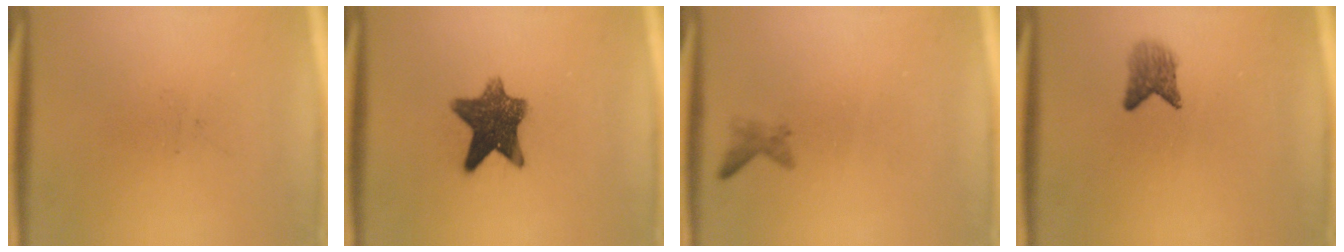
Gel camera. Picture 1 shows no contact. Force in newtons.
{"total": 10.1}
{"total": 1.1}
{"total": 2.8}